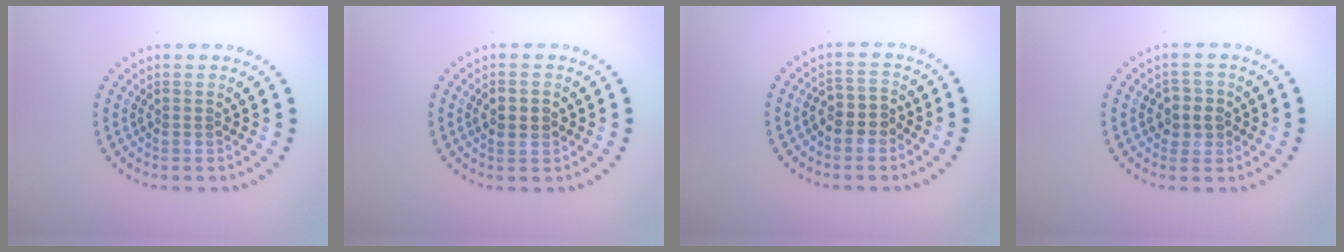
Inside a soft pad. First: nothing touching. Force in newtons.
{"total": 2.2, "press": 2.2, "slide": 0.3}
{"total": 2.3, "press": 2.1, "slide": 1.0}
{"total": 2.2, "press": 2.1, "slide": 0.7}